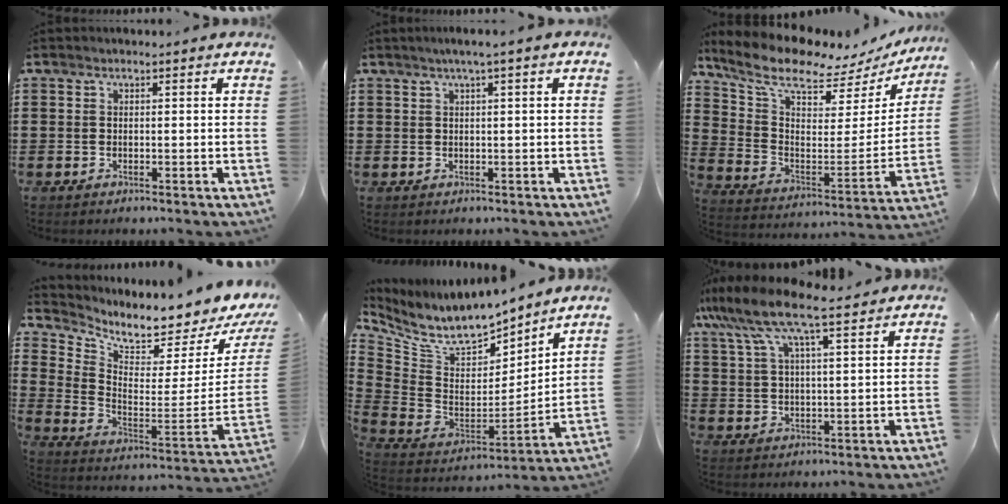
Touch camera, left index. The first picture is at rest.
{"total": 1.5, "force": [0.5, -0.1, 1.4], "torque": [-0.026, -0.001, 0.009]}
{"total": 9.5, "force": [7.9, 2.3, 4.7], "torque": [-0.127, -0.060, 0.136]}
{"total": 4.7, "force": [4.4, 0.1, 1.6], "torque": [-0.046, -0.070, 0.066]}
{"total": 8.8, "force": [7.7, 2.5, 3.4], "torque": [-0.109, -0.064, 0.134]}
{"total": 9.6, "force": [7.3, 1.8, 6.0], "torque": [-0.139, -0.019, 0.128]}